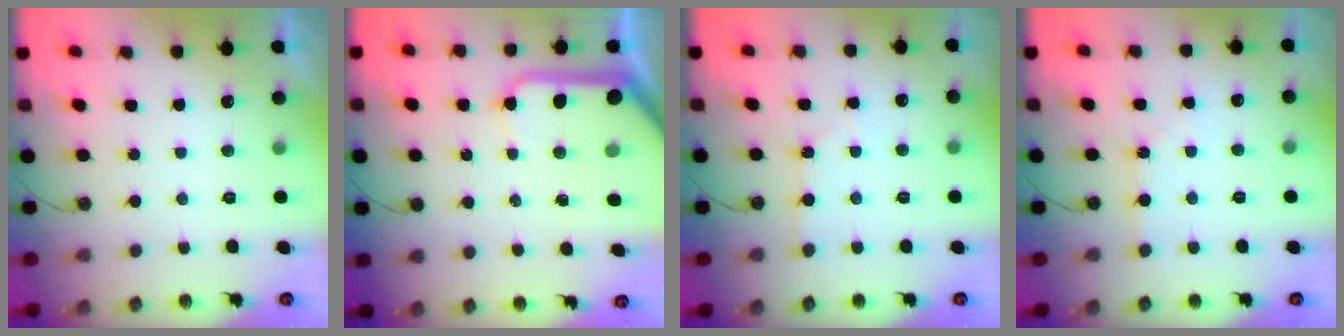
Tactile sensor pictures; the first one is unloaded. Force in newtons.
{"total": 13.6, "press": 13.5, "slide": 1.9}
{"total": 2.3, "press": 2.3, "slide": 0.4}
{"total": 1.7, "press": 1.7, "slide": 0.3}